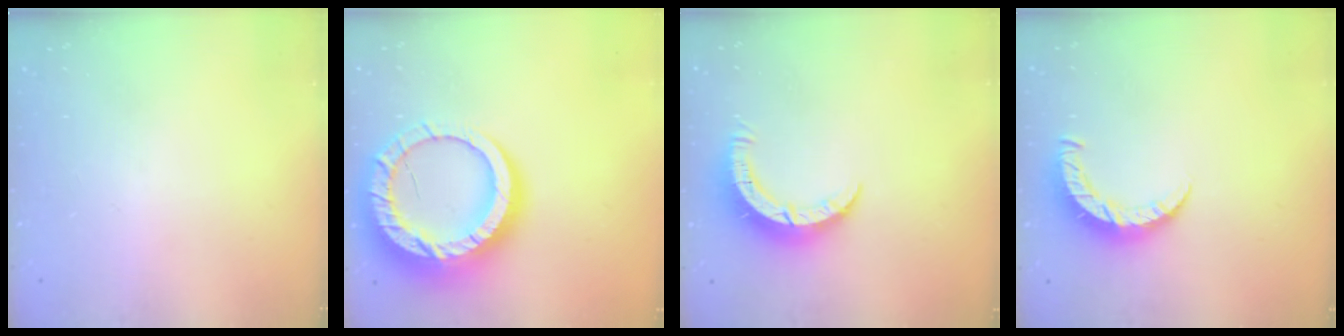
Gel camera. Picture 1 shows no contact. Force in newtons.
{"total": 25.6, "press": 25.5, "slide": 2.2}
{"total": 8.2, "press": 8.2, "slide": 0.2}
{"total": 7.5, "press": 7.4, "slide": 0.4}